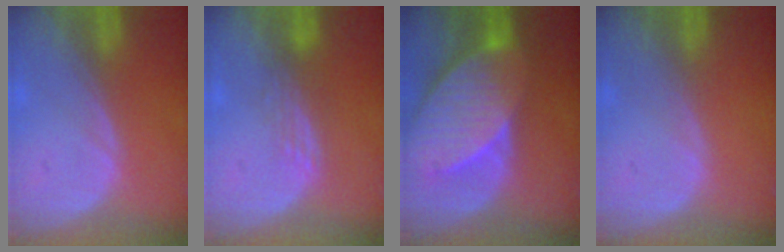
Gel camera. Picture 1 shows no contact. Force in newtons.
{"total": 3.0, "press": 2.5, "slide": 1.7}
{"total": 10.7, "press": 9.4, "slide": 5.0}
{"total": 0.0}